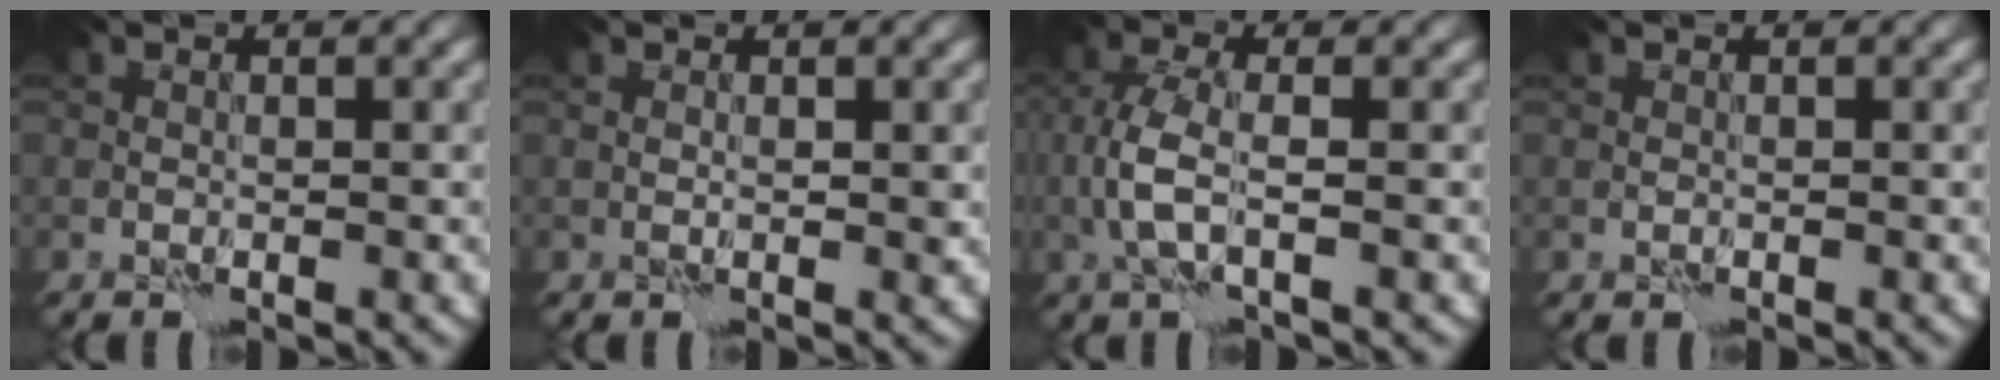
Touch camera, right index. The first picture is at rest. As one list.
[{"total": 0.8, "force": [0.2, 0.5, 0.6], "torque": [-0.010, -0.002, 0.003]}, {"total": 3.6, "force": [-0.6, 1.4, 3.3], "torque": [-0.083, 0.005, -0.019]}, {"total": 0.0}]